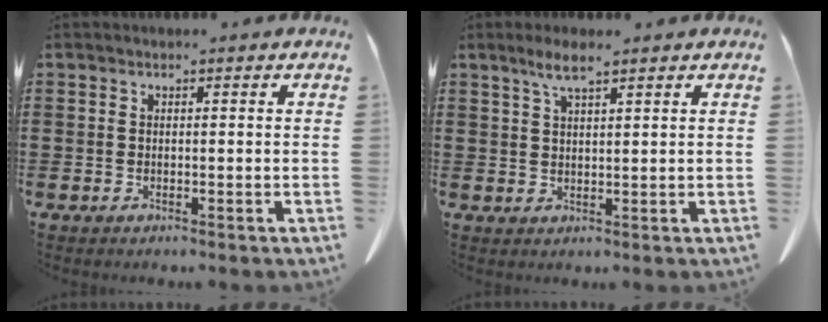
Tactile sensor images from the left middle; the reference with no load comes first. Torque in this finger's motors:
{"motor_torque": [0.05, 0.01, 0.10, 0.04]}